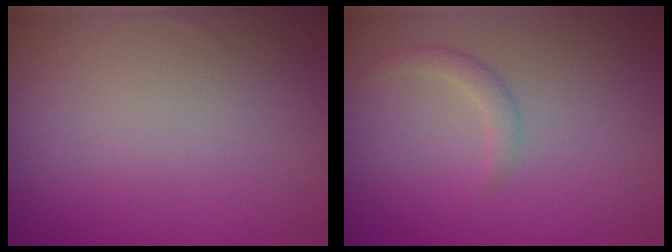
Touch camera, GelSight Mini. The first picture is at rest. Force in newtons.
{"total": 1.3, "press": 1.3, "slide": 0.1}